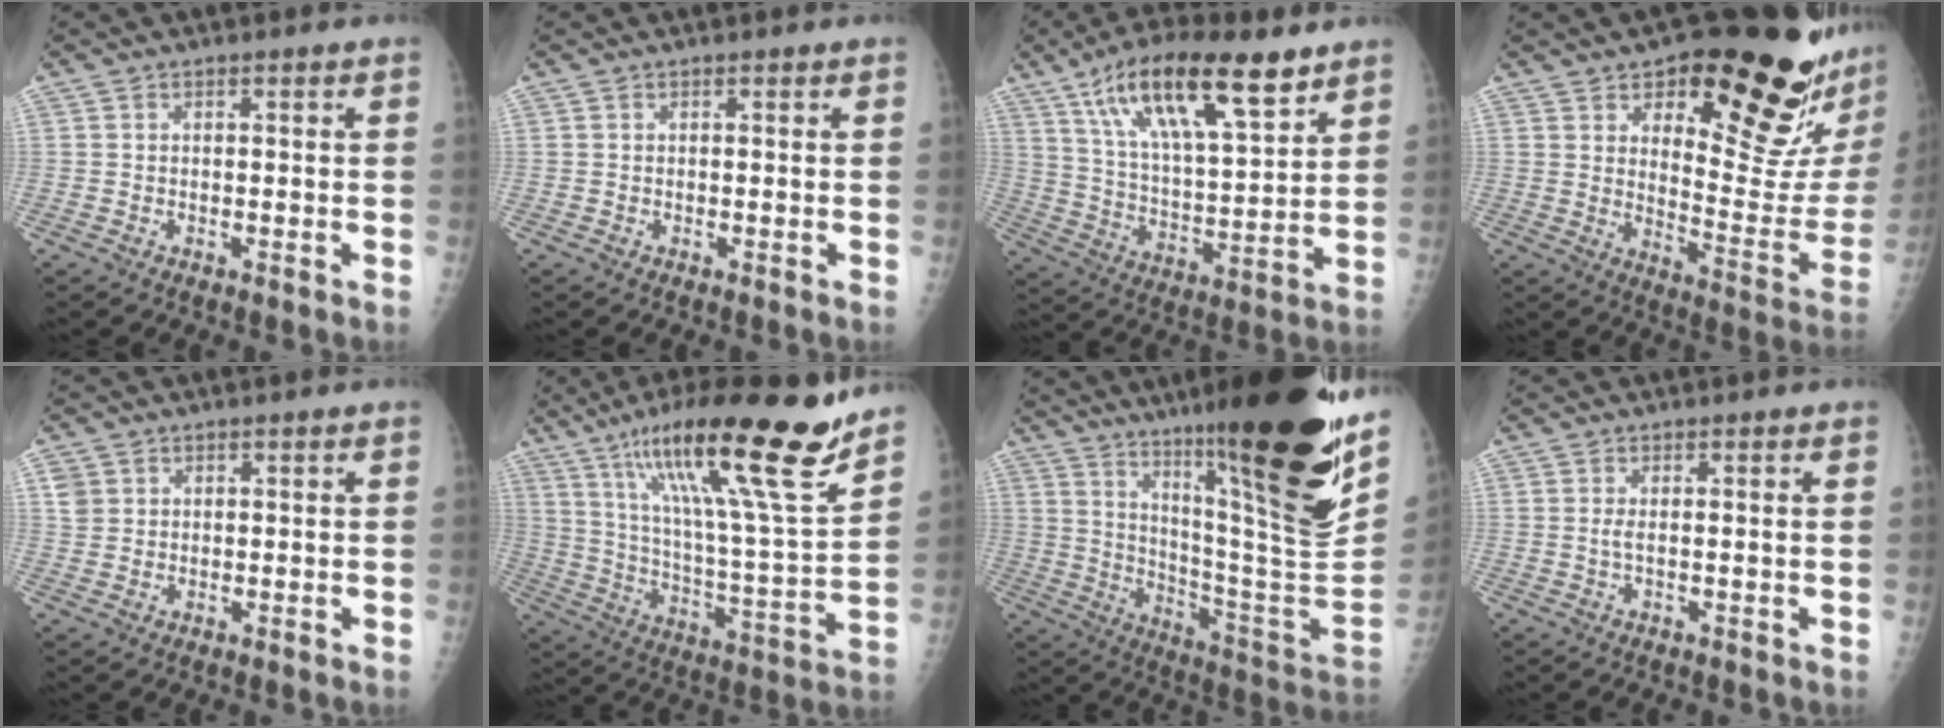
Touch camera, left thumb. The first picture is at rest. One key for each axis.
{"total": 0.0}
{"total": 21.3, "fx": 12.6, "fy": 6.9, "fz": 15.7, "tx": -0.253, "ty": -0.036, "tz": 0.225}
{"total": 25.1, "fx": 15.2, "fy": 7.9, "fz": 18.4, "tx": -0.204, "ty": -0.090, "tz": 0.217}
{"total": 2.9, "fx": 1.2, "fy": 2.5, "fz": 0.8, "tx": -0.005, "ty": -0.004, "tz": 0.024}
{"total": 25.8, "fx": 17.1, "fy": 3.2, "fz": 19.0, "tx": -0.296, "ty": -0.061, "tz": 0.287}
{"total": 29.8, "fx": 18.0, "fy": 3.4, "fz": 23.5, "tx": -0.326, "ty": -0.085, "tz": 0.286}
{"total": 1.1, "fx": 0.1, "fy": -0.2, "fz": 1.1, "tx": -0.034, "ty": -0.003, "tz": 0.001}